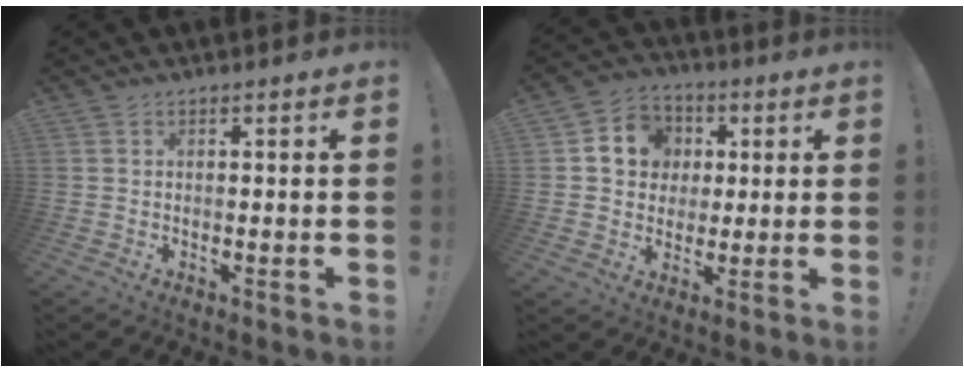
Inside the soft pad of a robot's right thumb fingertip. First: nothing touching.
{"total": 10.6, "force": [2.2, 9.7, 3.7], "torque": [-0.054, 0.003, 0.050]}